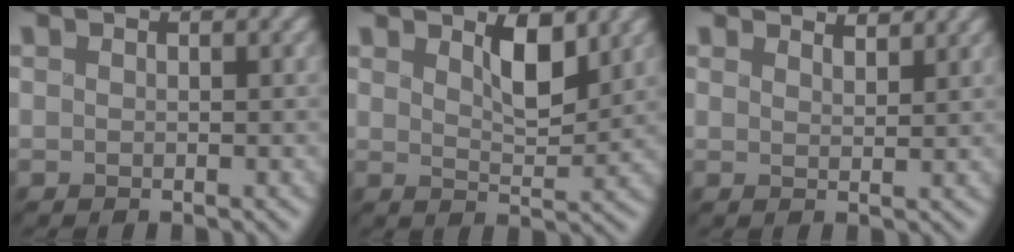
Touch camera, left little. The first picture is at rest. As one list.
[{"total": 3.4, "force": [1.7, 1.3, 2.6], "torque": [-0.050, -0.007, 0.025]}, {"total": 2.7, "force": [2.6, 0.4, 0.7], "torque": [-0.019, 0.004, 0.031]}]